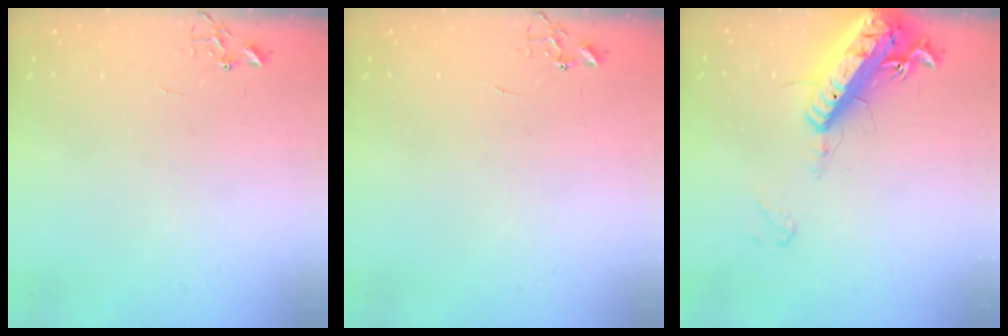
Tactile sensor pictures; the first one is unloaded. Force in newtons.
{"total": 0.0}
{"total": 18.9, "press": 18.5, "slide": 3.7}